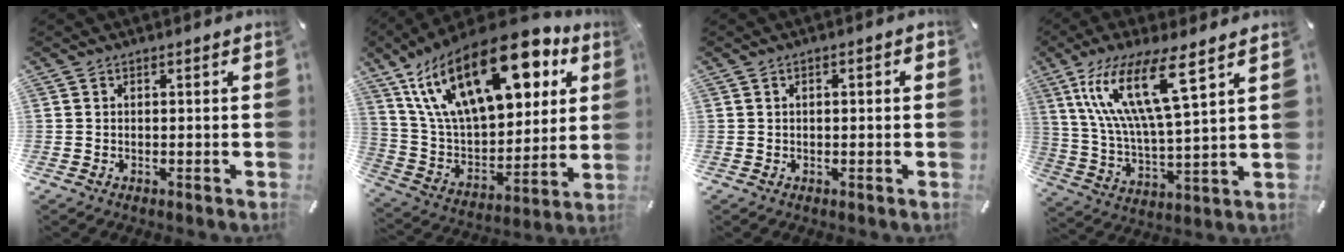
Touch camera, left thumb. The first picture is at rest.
{"total": 29.0, "force": [14.0, 14.8, 20.6], "torque": [-0.402, -0.079, 0.239]}
{"total": 1.5, "force": [-0.1, 0.7, 1.3], "torque": [-0.023, 0.005, -0.003]}
{"total": 17.2, "force": [9.4, 3.4, 14.0], "torque": [-0.310, -0.026, 0.150]}